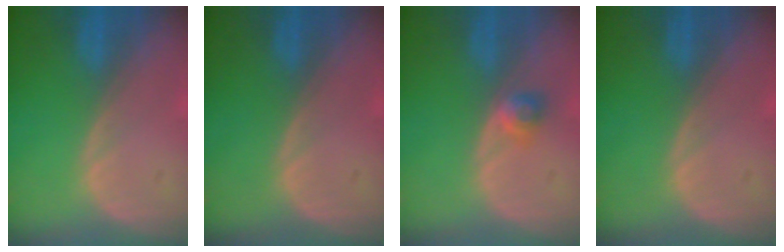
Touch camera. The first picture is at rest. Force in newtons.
{"total": 0.0}
{"total": 2.6, "press": 2.2, "slide": 1.4}
{"total": 0.0}